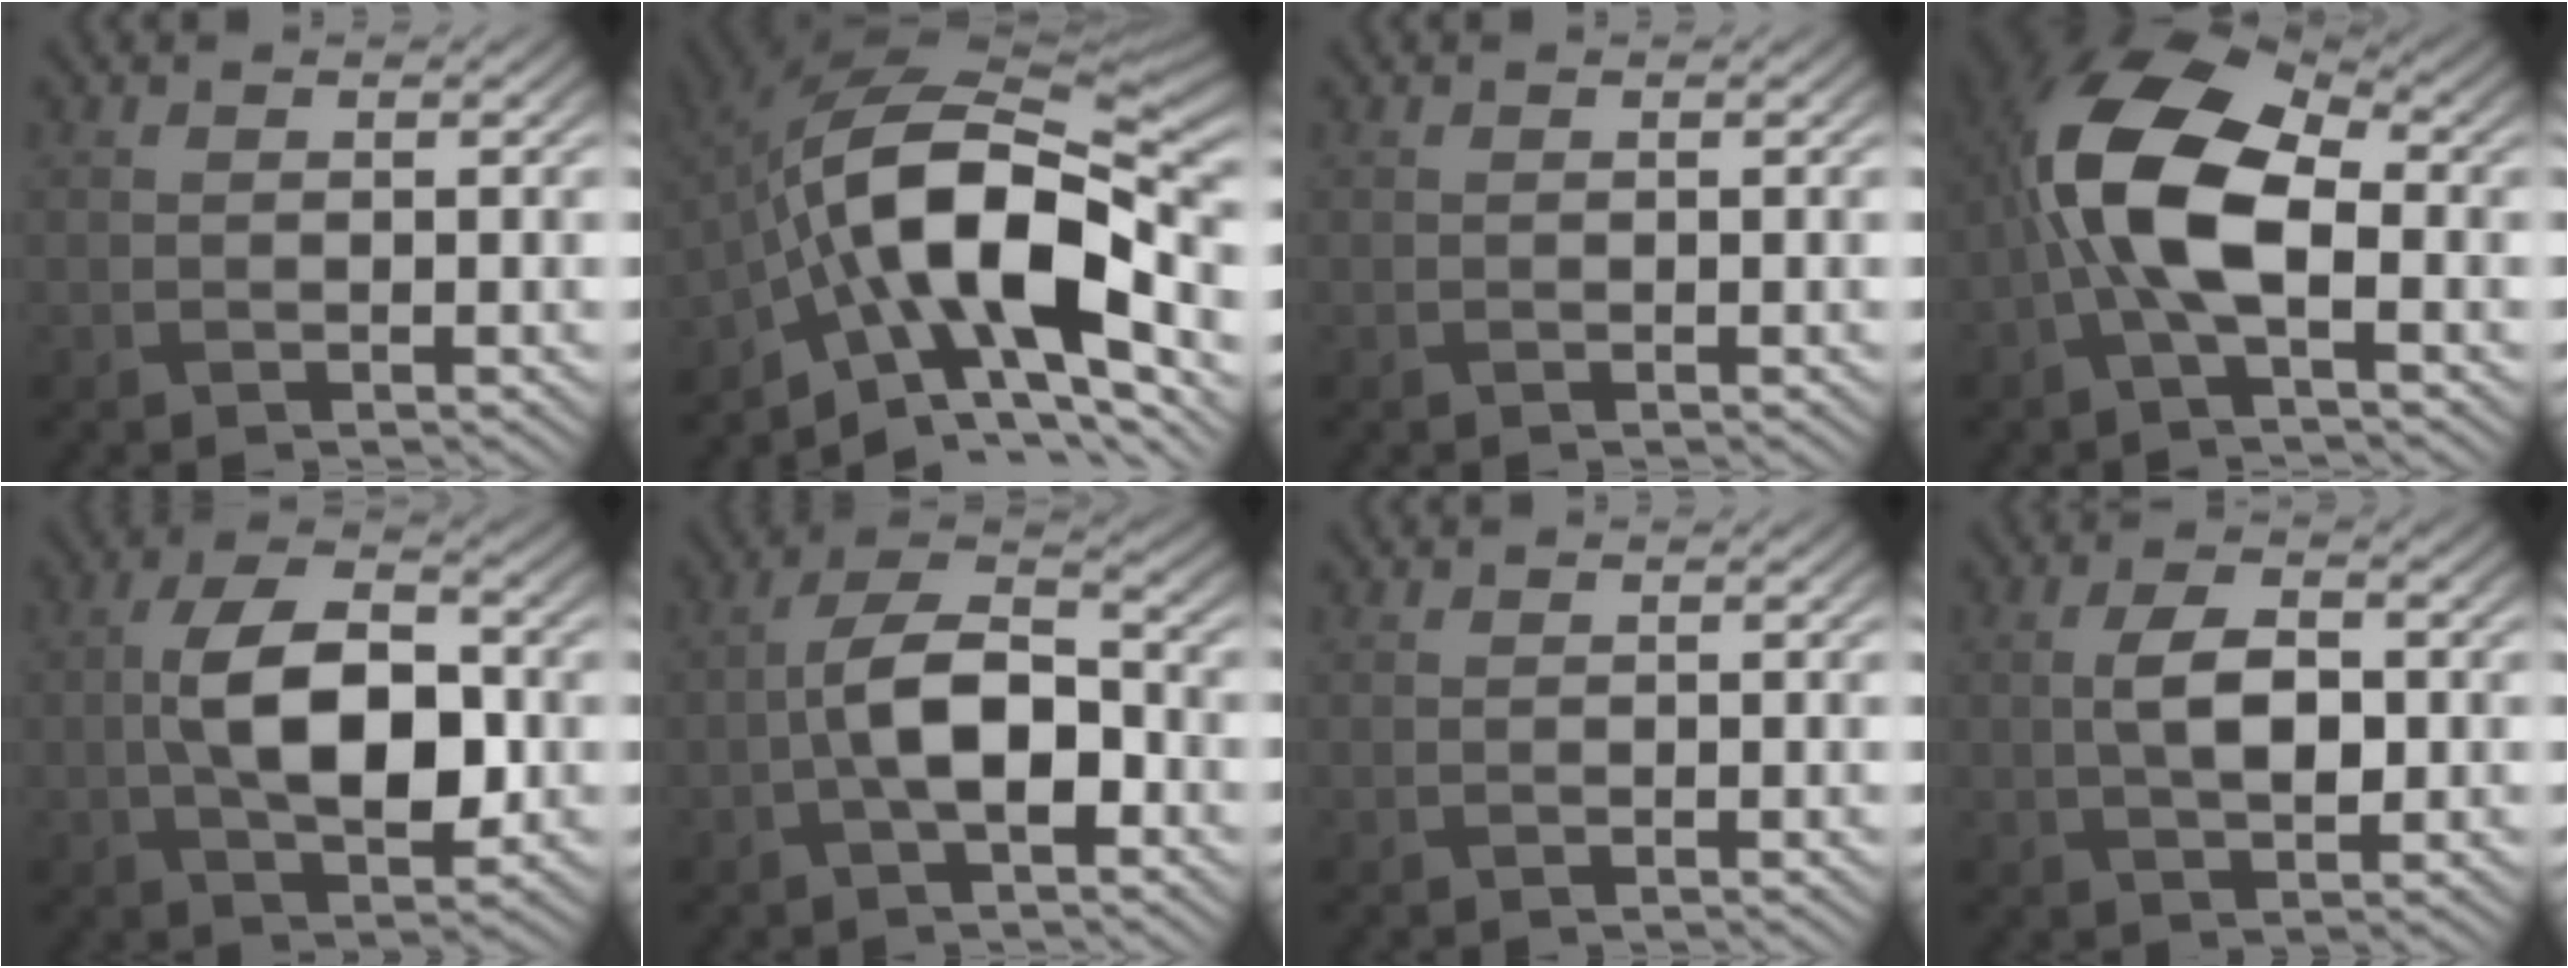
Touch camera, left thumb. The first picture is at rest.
{"total": 16.2, "force": [-5.0, 8.1, 13.1], "torque": [-0.225, -0.001, -0.099]}
{"total": 0.0}
{"total": 11.5, "force": [-1.1, 5.3, 10.1], "torque": [-0.216, 0.020, -0.033]}
{"total": 10.9, "force": [-0.9, 5.6, 9.3], "torque": [-0.177, 0.004, -0.018]}
{"total": 8.6, "force": [-2.3, 4.0, 7.2], "torque": [-0.132, 0.020, -0.050]}
{"total": 0.0}
{"total": 5.3, "force": [0.0, 2.6, 4.6], "torque": [-0.098, 0.004, 0.002]}